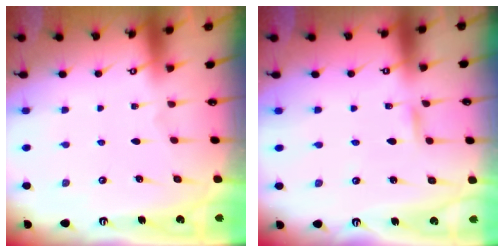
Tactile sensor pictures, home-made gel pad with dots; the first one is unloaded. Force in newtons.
{"total": 2.4, "press": 2.4, "slide": 0.2}